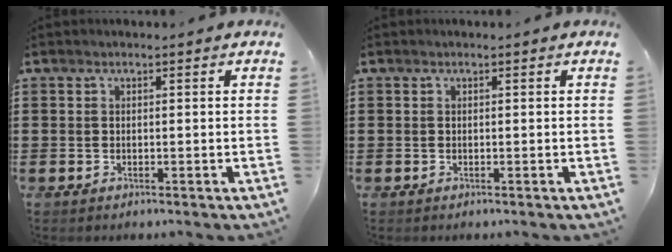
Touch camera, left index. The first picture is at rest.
{"total": 0.0}